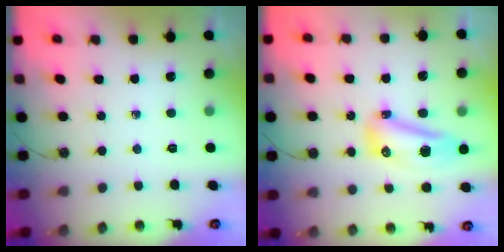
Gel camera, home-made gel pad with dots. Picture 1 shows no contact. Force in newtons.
{"total": 13.1, "press": 13.1, "slide": 1.0}